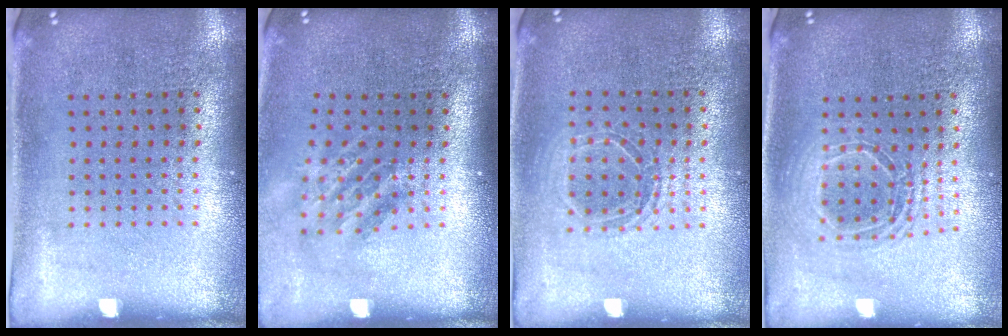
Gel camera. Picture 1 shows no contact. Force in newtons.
{"total": 1.8, "press": 1.2, "slide": 1.2}
{"total": 1.3, "press": 1.3, "slide": 0.5}
{"total": 1.7, "press": 1.4, "slide": 0.9}